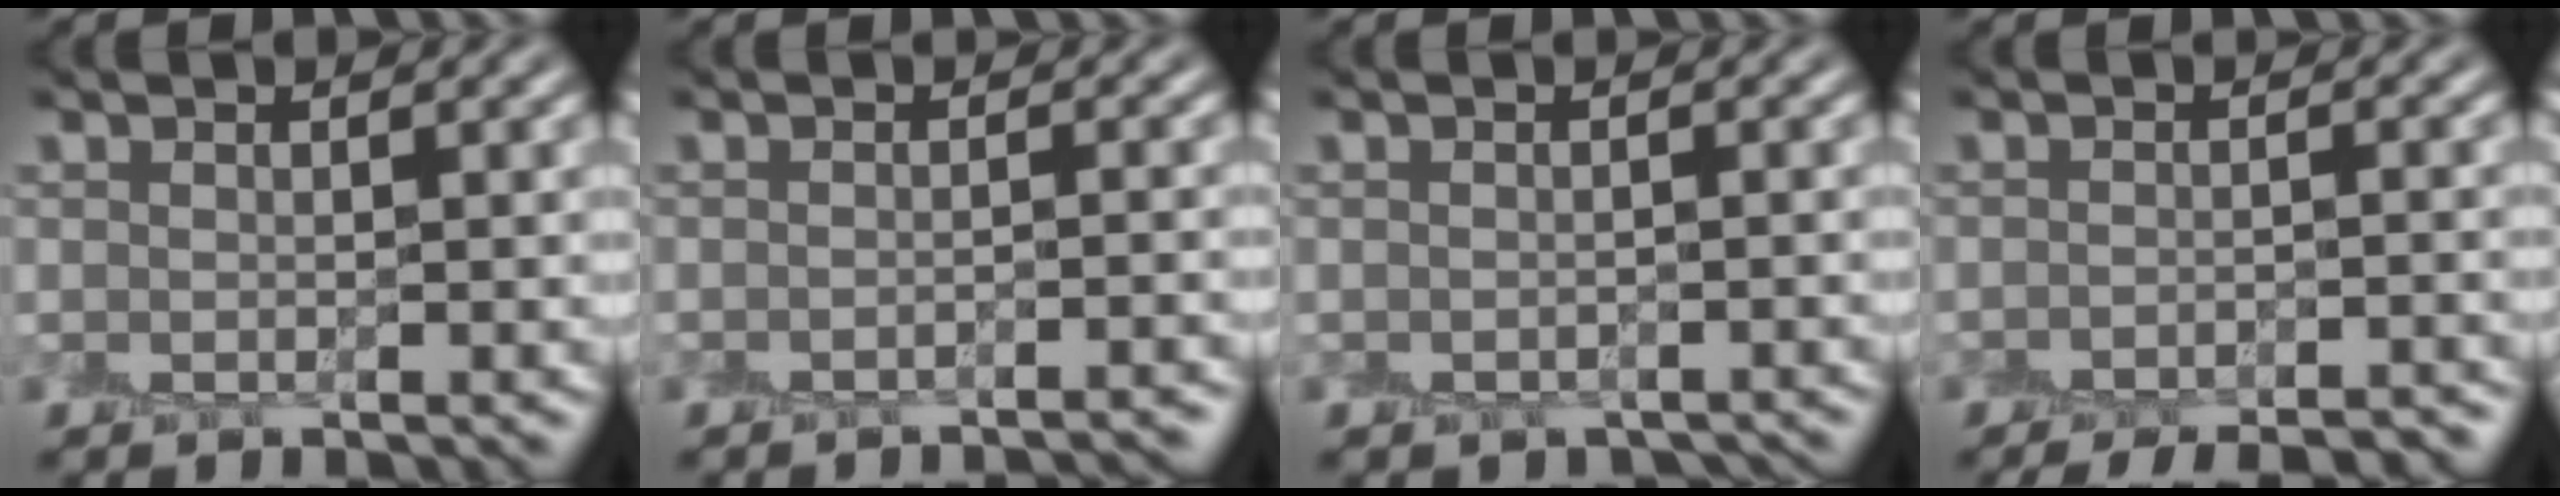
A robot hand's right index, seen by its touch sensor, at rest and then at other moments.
{"total": 2.1, "force": [-2.0, 0.0, 0.6], "torque": [0.005, 0.001, -0.027]}
{"total": 1.5, "force": [-1.4, 0.5, 0.2], "torque": [0.001, -0.012, -0.021]}
{"total": 6.4, "force": [-5.7, 1.6, 2.5], "torque": [-0.022, -0.002, -0.060]}